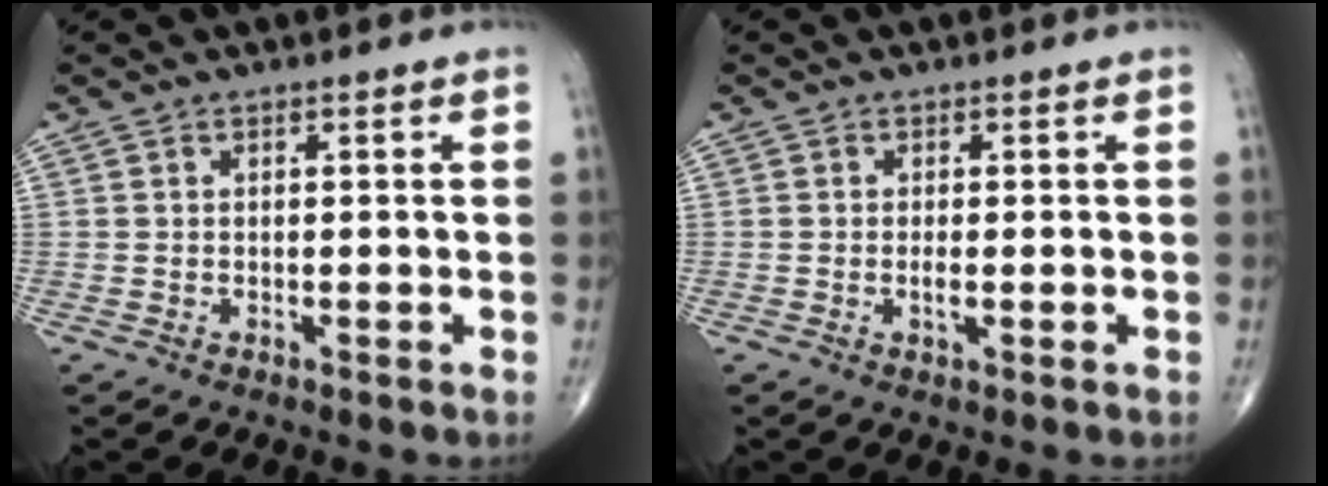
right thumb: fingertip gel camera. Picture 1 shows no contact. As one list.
[{"total": 1.6, "force": [-0.3, 0.5, 1.4], "torque": [-0.028, -0.003, -0.005]}]